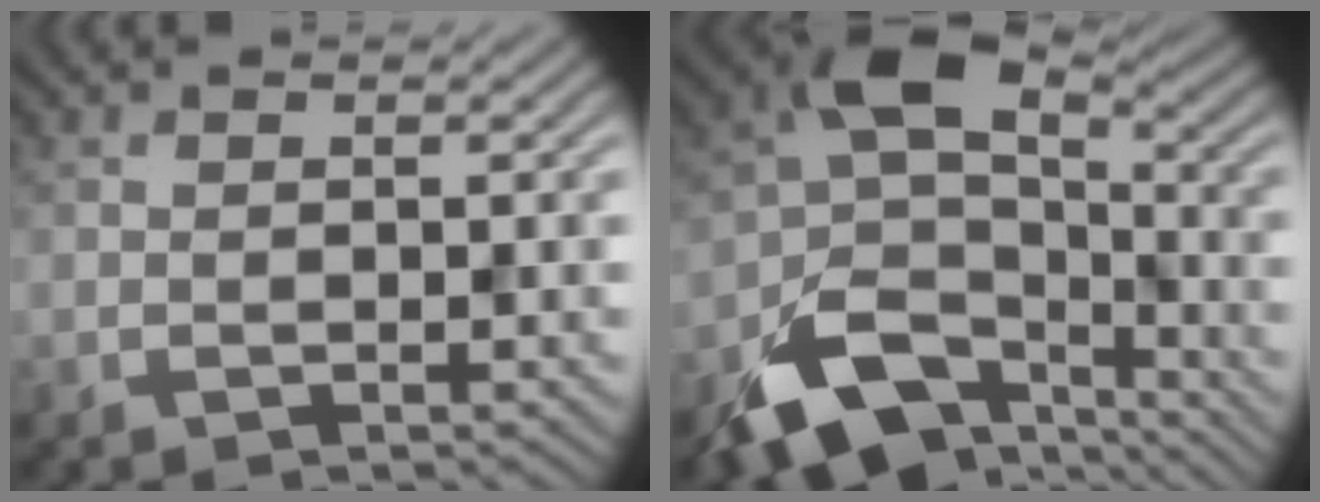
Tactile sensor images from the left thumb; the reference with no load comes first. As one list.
[{"total": 14.3, "force": [-7.4, 8.3, 9.1], "torque": [-0.182, -0.026, -0.135]}]